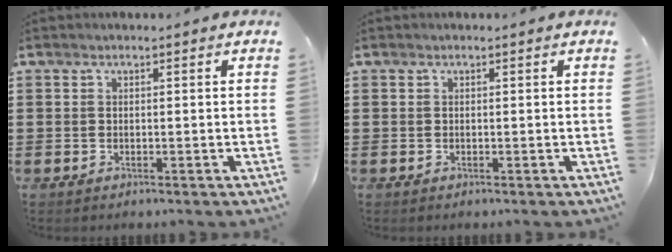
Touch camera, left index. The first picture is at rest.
{"total": 0.0}